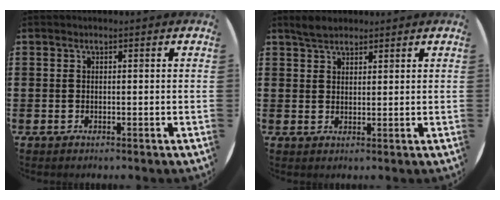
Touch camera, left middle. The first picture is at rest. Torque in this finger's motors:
{"motor_torque": [0.23, -0.22, -0.01, 0.04]}